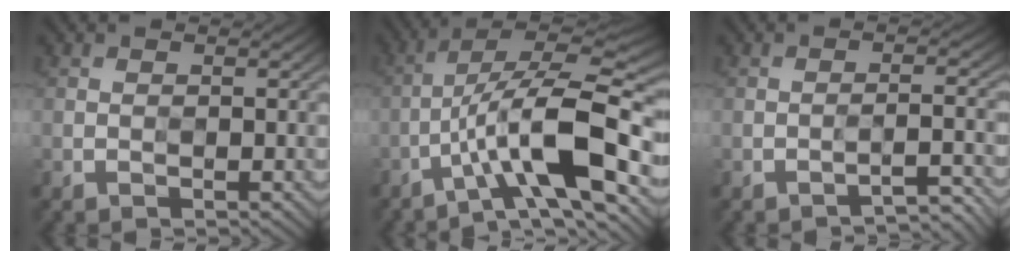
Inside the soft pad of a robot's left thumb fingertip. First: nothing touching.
{"total": 11.5, "force": [-4.1, 2.8, 10.3], "torque": [-0.177, 0.014, -0.077]}
{"total": 2.4, "force": [-1.9, 0.1, 1.5], "torque": [-0.009, 0.017, -0.033]}